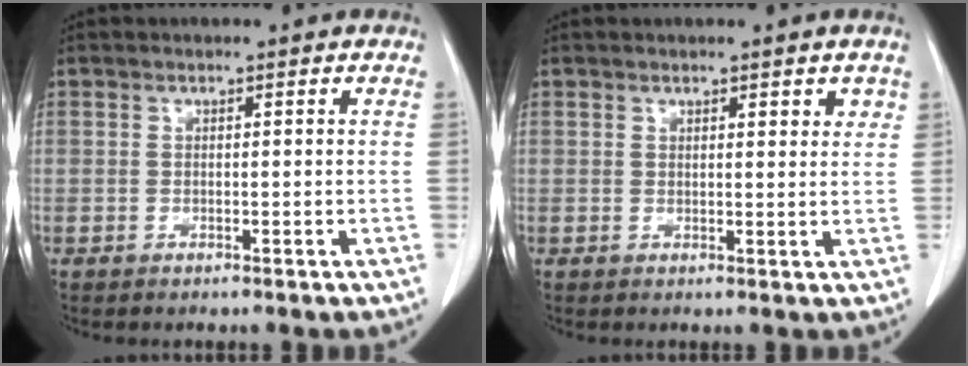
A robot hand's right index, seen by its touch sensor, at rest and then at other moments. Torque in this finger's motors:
{"motor_torque": [0.02, 0.00, 0.02, 0.00]}